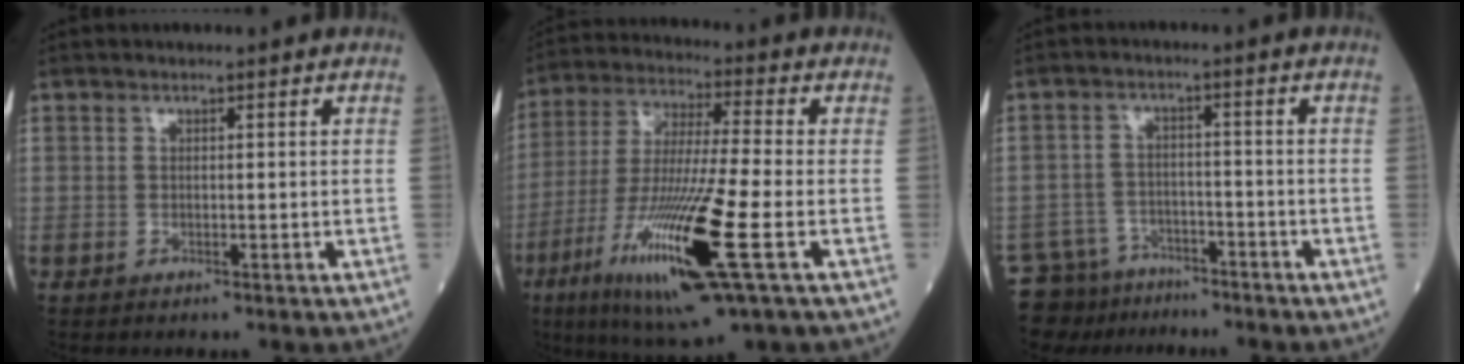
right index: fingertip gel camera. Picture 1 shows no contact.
{"total": 18.1, "force": [-6.6, 0.6, 16.8], "torque": [-0.355, -0.039, -0.122]}
{"total": 8.2, "force": [-7.0, 4.2, 0.3], "torque": [-0.015, 0.017, -0.112]}